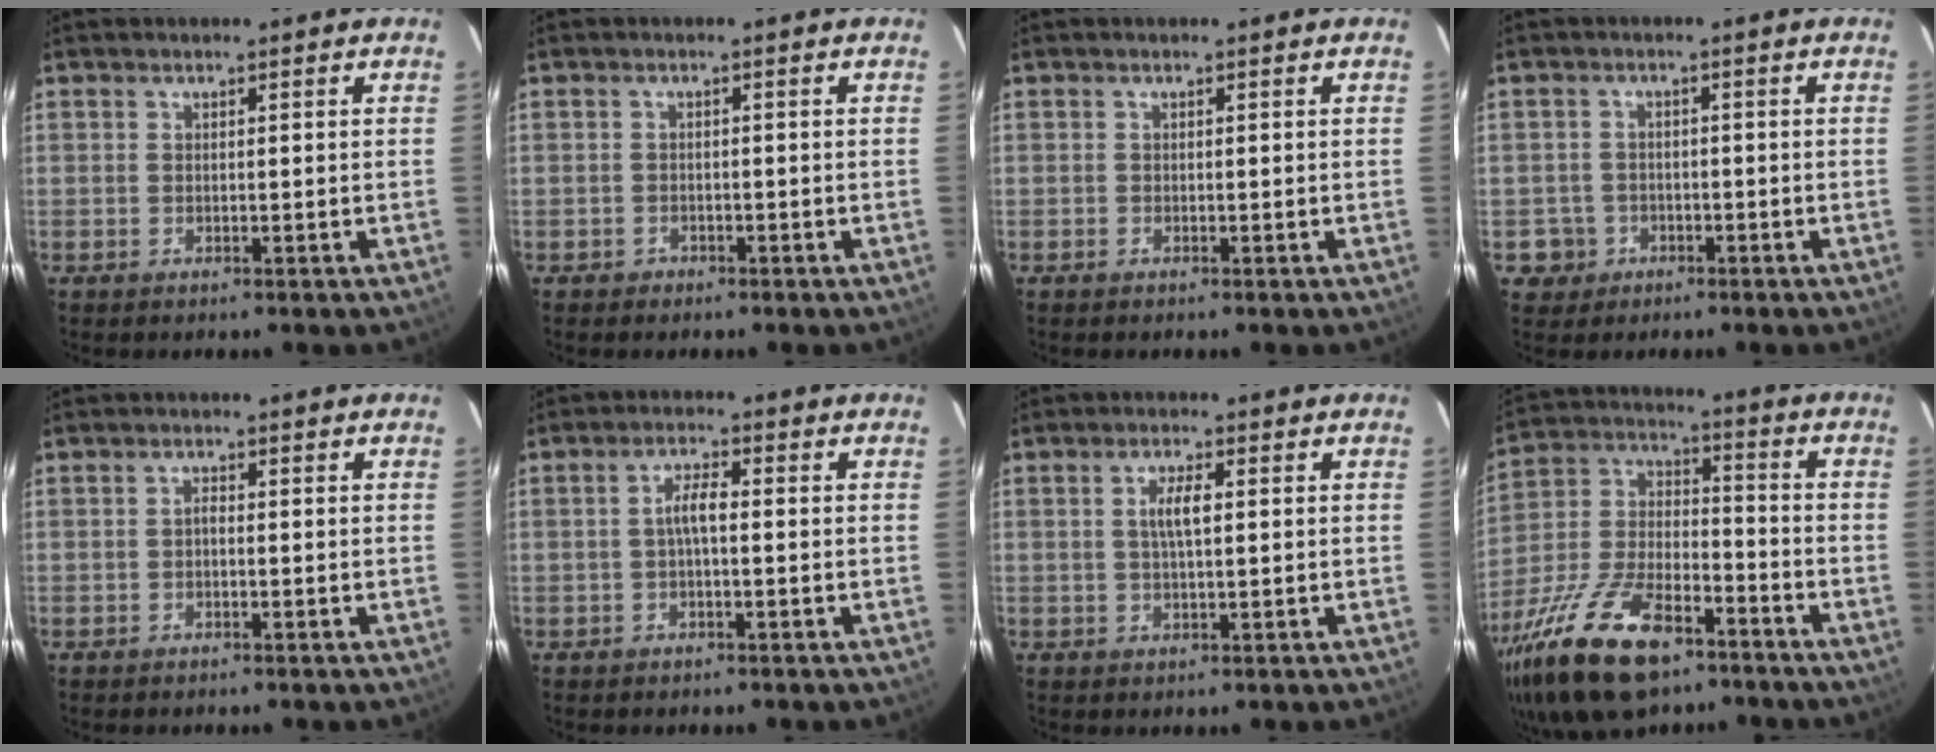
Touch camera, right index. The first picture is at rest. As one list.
[{"total": 1.6, "force": [-1.0, 1.2, 0.1], "torque": [-0.004, 0.006, -0.015]}, {"total": 0.0}, {"total": 4.4, "force": [-1.5, 4.1, 0.1], "torque": [-0.011, 0.021, -0.022]}, {"total": 0.8, "force": [-0.4, 0.3, 0.6], "torque": [-0.010, 0.005, -0.009]}, {"total": 3.2, "force": [-0.3, 0.8, 3.1], "torque": [-0.059, 0.009, -0.005]}, {"total": 3.4, "force": [0.6, 0.8, 3.3], "torque": [-0.062, 0.004, 0.011]}, {"total": 23.3, "force": [-14.8, 10.1, 14.9], "torque": [-0.314, -0.019, -0.261]}]